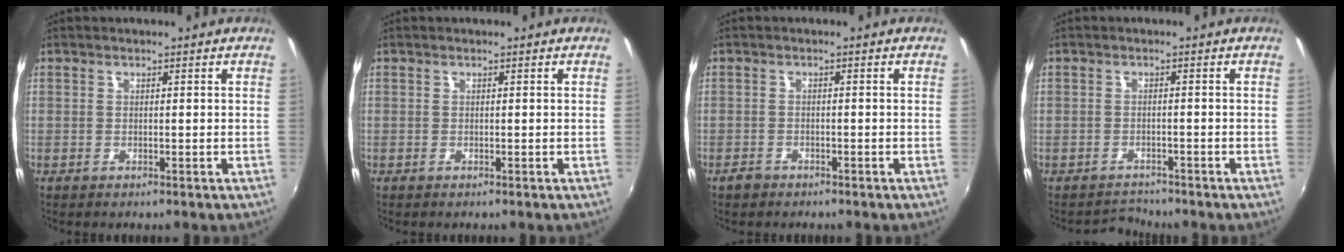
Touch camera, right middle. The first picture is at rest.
{"total": 0.0}
{"total": 1.8, "force": [-1.5, 1.0, 0.4], "torque": [-0.011, 0.000, -0.026]}
{"total": 2.6, "force": [-2.3, 0.8, -0.7], "torque": [0.003, 0.007, -0.043]}